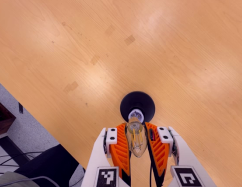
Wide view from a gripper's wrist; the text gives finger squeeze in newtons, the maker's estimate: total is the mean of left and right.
{"total": 21.7, "left": 24.3, "right": 19.1}